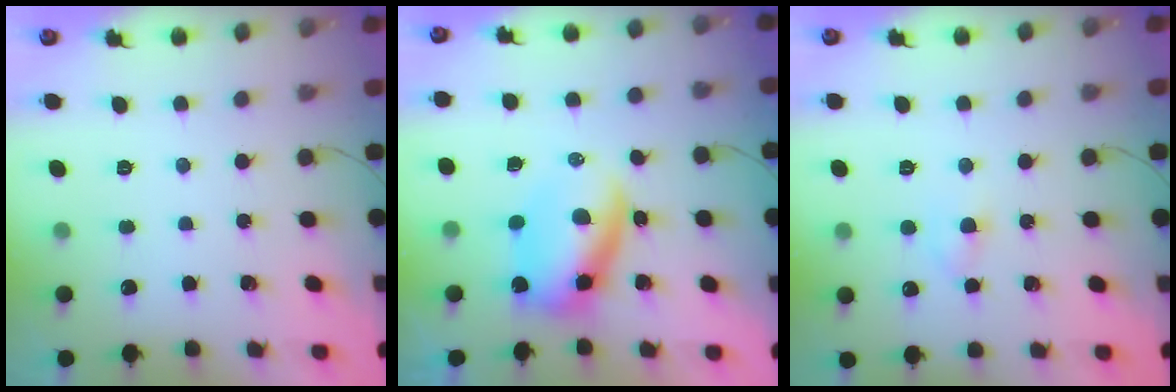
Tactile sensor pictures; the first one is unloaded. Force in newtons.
{"total": 5.5, "press": 5.5, "slide": 0.7}
{"total": 2.7, "press": 2.4, "slide": 1.2}